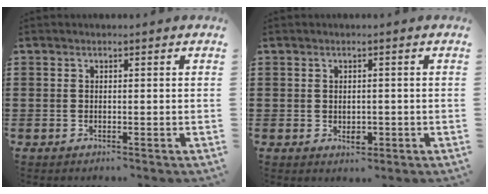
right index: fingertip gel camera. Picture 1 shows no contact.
{"total": 1.8, "force": [-0.2, 1.3, 1.3], "torque": [-0.025, 0.002, -0.005]}